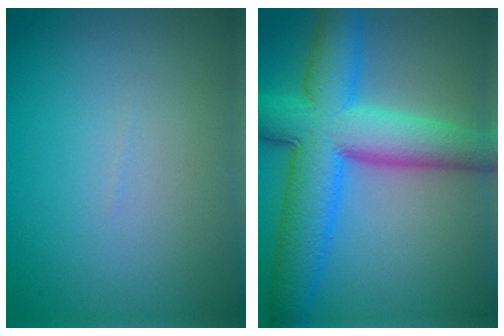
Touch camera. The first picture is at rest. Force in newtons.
{"total": 10.7, "press": 10.7, "slide": 0.3}